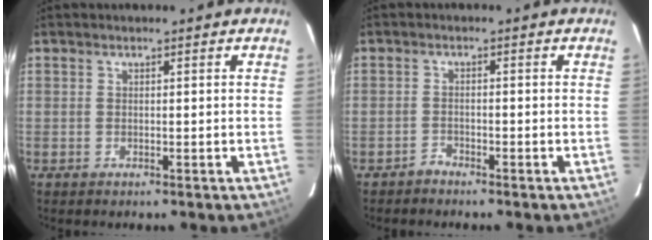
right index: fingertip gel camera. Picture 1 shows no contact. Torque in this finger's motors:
{"motor_torque": [0.01, -0.03, -0.01, -0.05]}